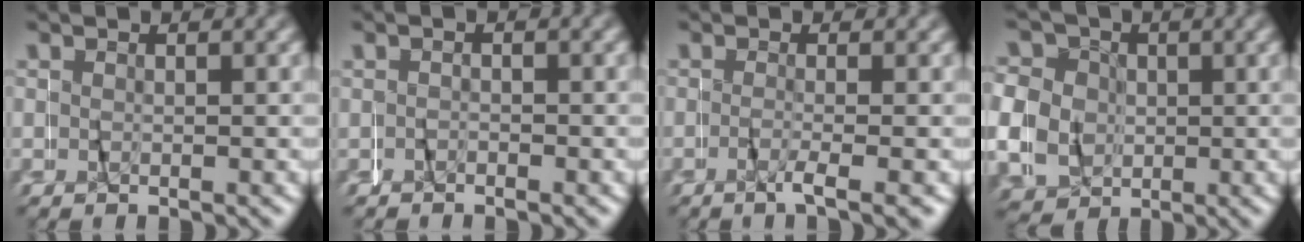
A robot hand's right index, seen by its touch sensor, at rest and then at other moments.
{"total": 0.8, "force": [-0.7, 0.3, -0.3], "torque": [-0.004, 0.001, -0.014]}
{"total": 2.4, "force": [-1.6, -0.2, 1.8], "torque": [-0.040, -0.009, -0.023]}
{"total": 10.2, "force": [1.2, 9.4, 3.9], "torque": [-0.091, -0.010, 0.018]}